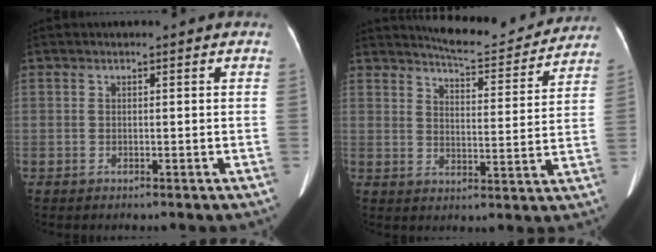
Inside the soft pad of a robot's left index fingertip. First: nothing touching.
{"total": 12.1, "force": [11.7, 1.7, 2.6], "torque": [-0.035, -0.013, 0.150]}